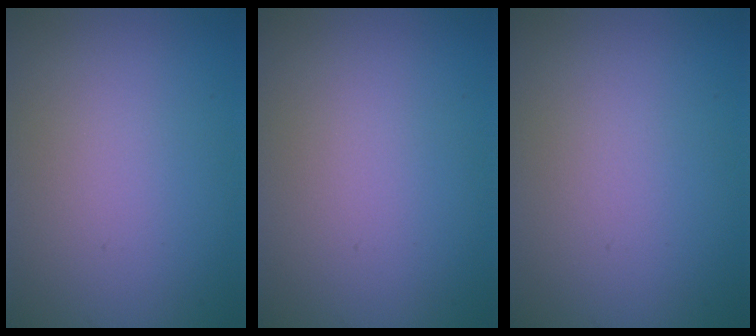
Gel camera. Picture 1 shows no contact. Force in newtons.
{"total": 0.0}
{"total": 0.0}